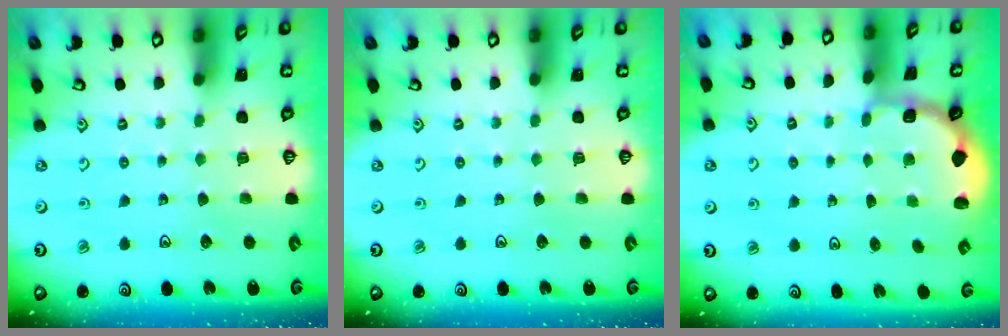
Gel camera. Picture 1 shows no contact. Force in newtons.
{"total": 0.0}
{"total": 1.8, "press": 1.6, "slide": 0.7}